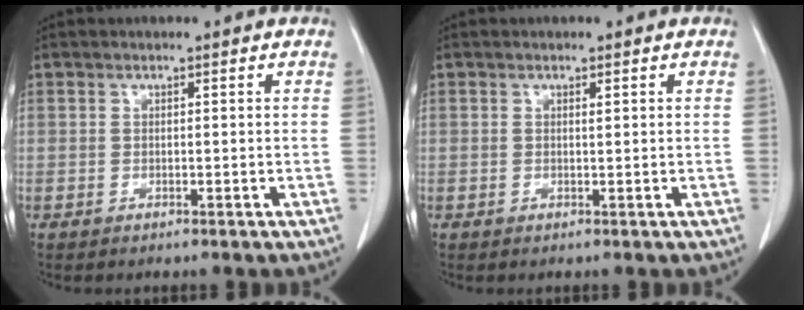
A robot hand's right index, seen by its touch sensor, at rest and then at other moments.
{"total": 0.5, "force": [0.3, 0.0, 0.4], "torque": [-0.009, -0.001, 0.005]}